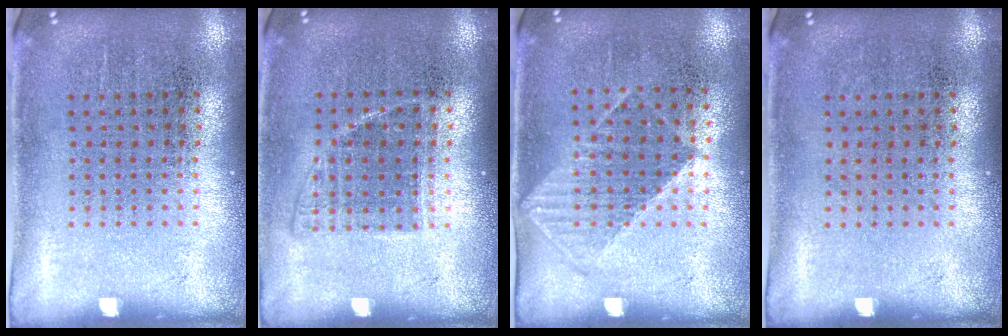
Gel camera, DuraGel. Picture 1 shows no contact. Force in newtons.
{"total": 1.0, "press": 0.9, "slide": 0.5}
{"total": 1.0, "press": 0.9, "slide": 0.5}
{"total": 0.0}